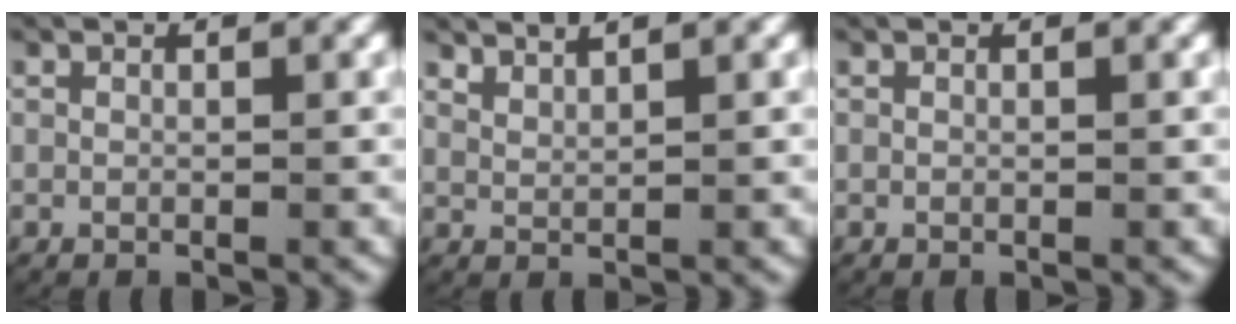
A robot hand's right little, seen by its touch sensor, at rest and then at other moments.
{"total": 2.4, "force": [2.3, 0.4, 0.6], "torque": [-0.014, -0.001, 0.045]}
{"total": 0.0}